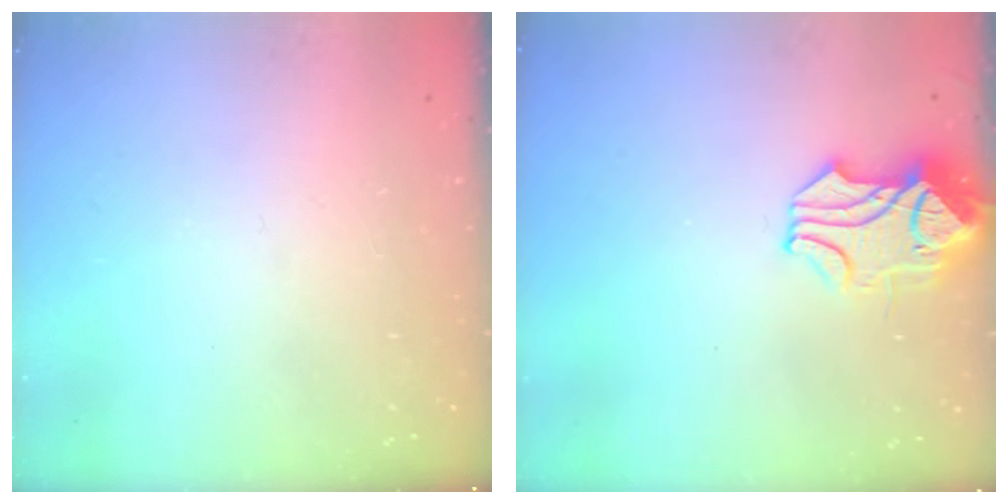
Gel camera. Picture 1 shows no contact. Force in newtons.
{"total": 1.7, "press": 1.2, "slide": 1.3}